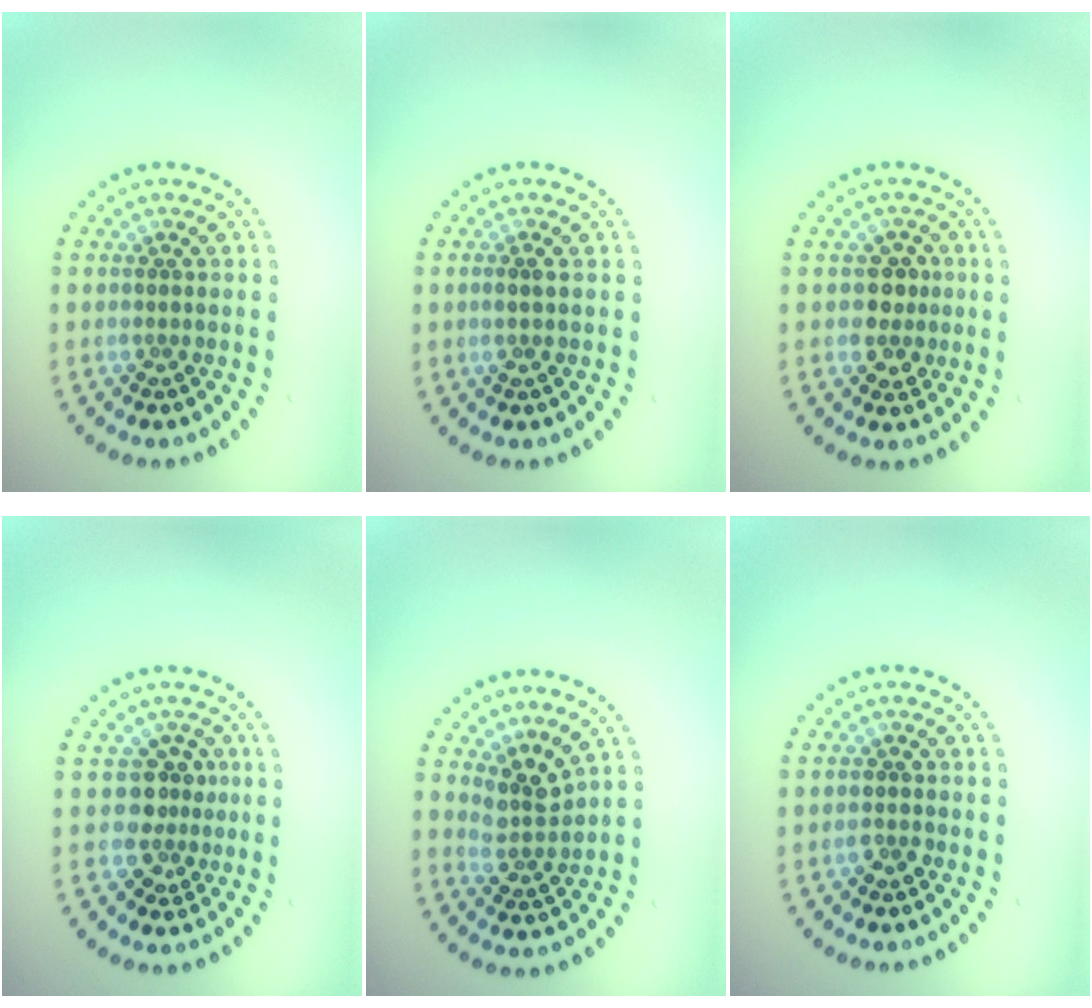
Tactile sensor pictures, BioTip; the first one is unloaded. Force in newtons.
{"total": 0.7, "press": 0.4, "slide": 0.6}
{"total": 2.4, "press": 2.3, "slide": 0.8}
{"total": 2.6, "press": 2.2, "slide": 1.5}
{"total": 2.7, "press": 1.9, "slide": 1.9}
{"total": 1.2, "press": 1.2, "slide": 0.3}